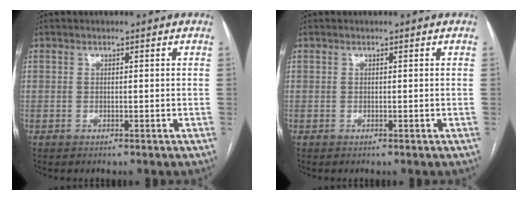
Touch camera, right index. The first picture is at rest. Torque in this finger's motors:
{"motor_torque": [0.00, 0.00, 0.00, 0.00]}